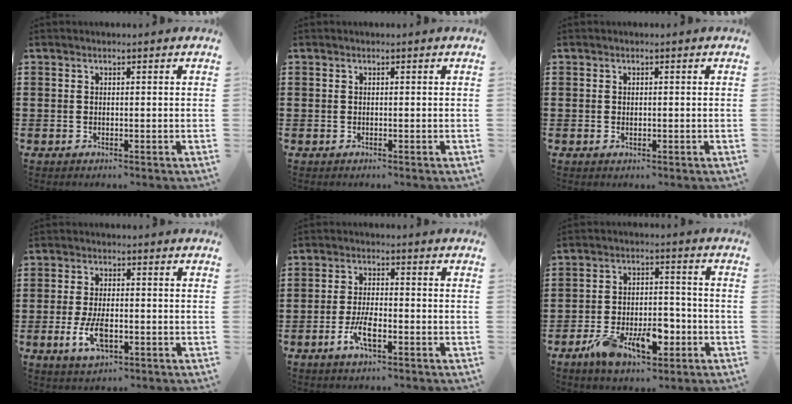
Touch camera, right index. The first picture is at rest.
{"total": 0.0}
{"total": 0.6, "force": [0.0, 0.3, 0.5], "torque": [-0.010, 0.001, -0.001]}
{"total": 5.8, "force": [-1.7, 2.6, 4.8], "torque": [-0.108, -0.004, -0.035]}
{"total": 5.2, "force": [-2.4, 1.8, 4.2], "torque": [-0.089, 0.000, -0.047]}
{"total": 10.2, "force": [-4.5, 5.1, 7.6], "torque": [-0.125, 0.004, -0.076]}